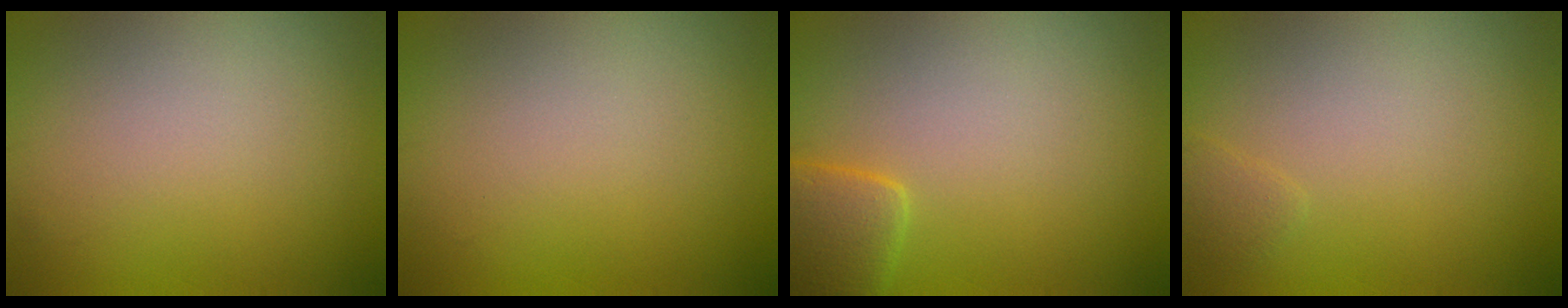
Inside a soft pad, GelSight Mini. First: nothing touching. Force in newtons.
{"total": 0.0}
{"total": 3.4, "press": 3.4, "slide": 0.2}
{"total": 0.8, "press": 0.8, "slide": 0.1}